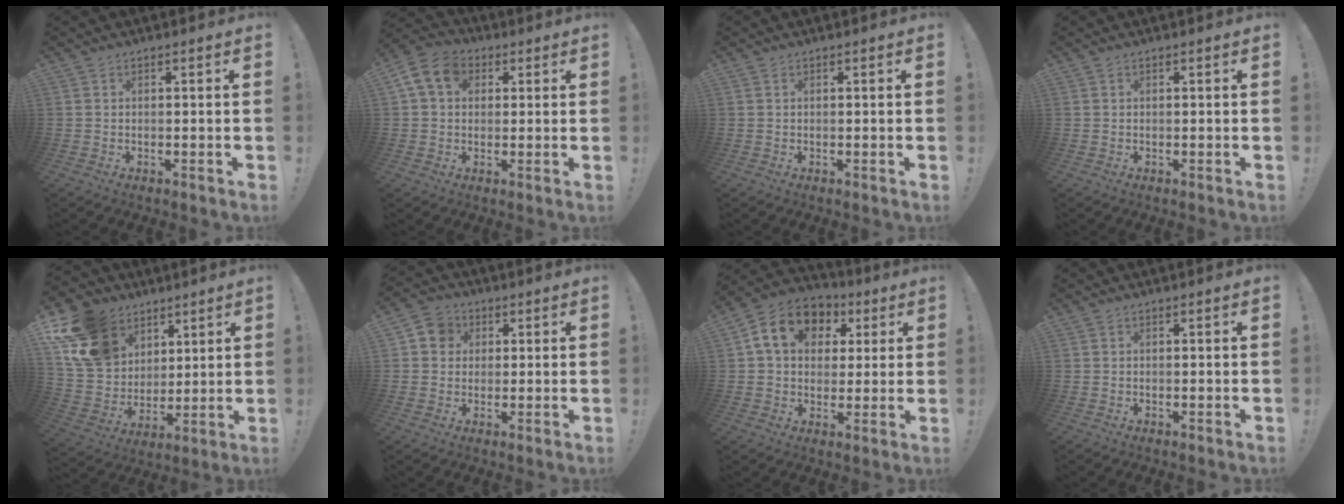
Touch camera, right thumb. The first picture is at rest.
{"total": 10.2, "force": [3.4, 7.7, 5.8], "torque": [-0.106, 0.002, 0.068]}
{"total": 0.0}
{"total": 0.0}
{"total": 18.5, "force": [9.0, 14.2, 7.7], "torque": [-0.142, -0.045, 0.193]}
{"total": 6.6, "force": [1.4, 6.1, 2.4], "torque": [-0.038, 0.008, 0.029]}
{"total": 14.4, "force": [4.8, 11.0, 8.0], "torque": [-0.121, 0.000, 0.093]}
{"total": 0.0}